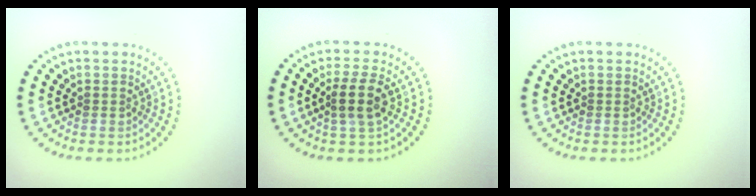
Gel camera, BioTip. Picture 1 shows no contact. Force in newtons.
{"total": 2.6, "press": 2.4, "slide": 1.1}
{"total": 0.0}